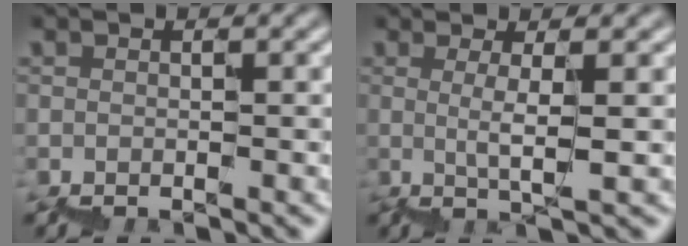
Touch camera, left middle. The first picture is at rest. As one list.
[{"total": 1.7, "force": [1.1, -0.1, 1.2], "torque": [-0.019, 0.003, 0.024]}]